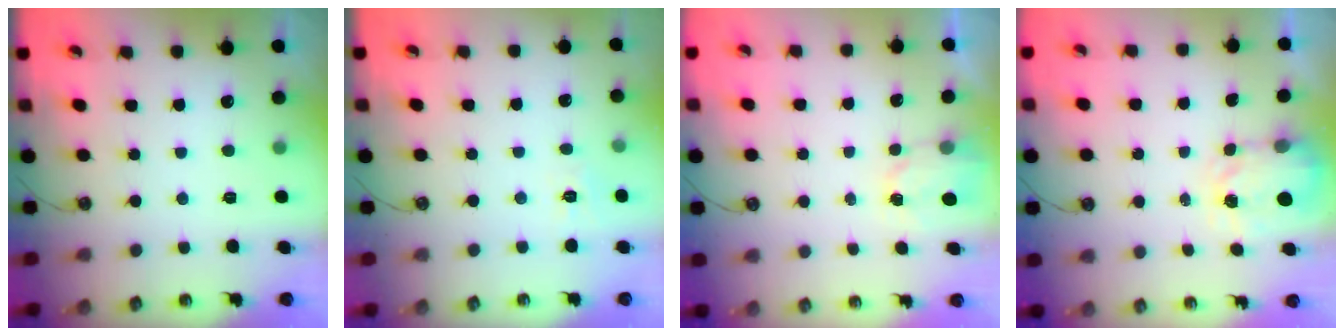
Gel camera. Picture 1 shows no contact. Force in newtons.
{"total": 2.8, "press": 2.8, "slide": 0.5}
{"total": 2.6, "press": 2.6, "slide": 0.3}
{"total": 4.0, "press": 3.9, "slide": 0.6}